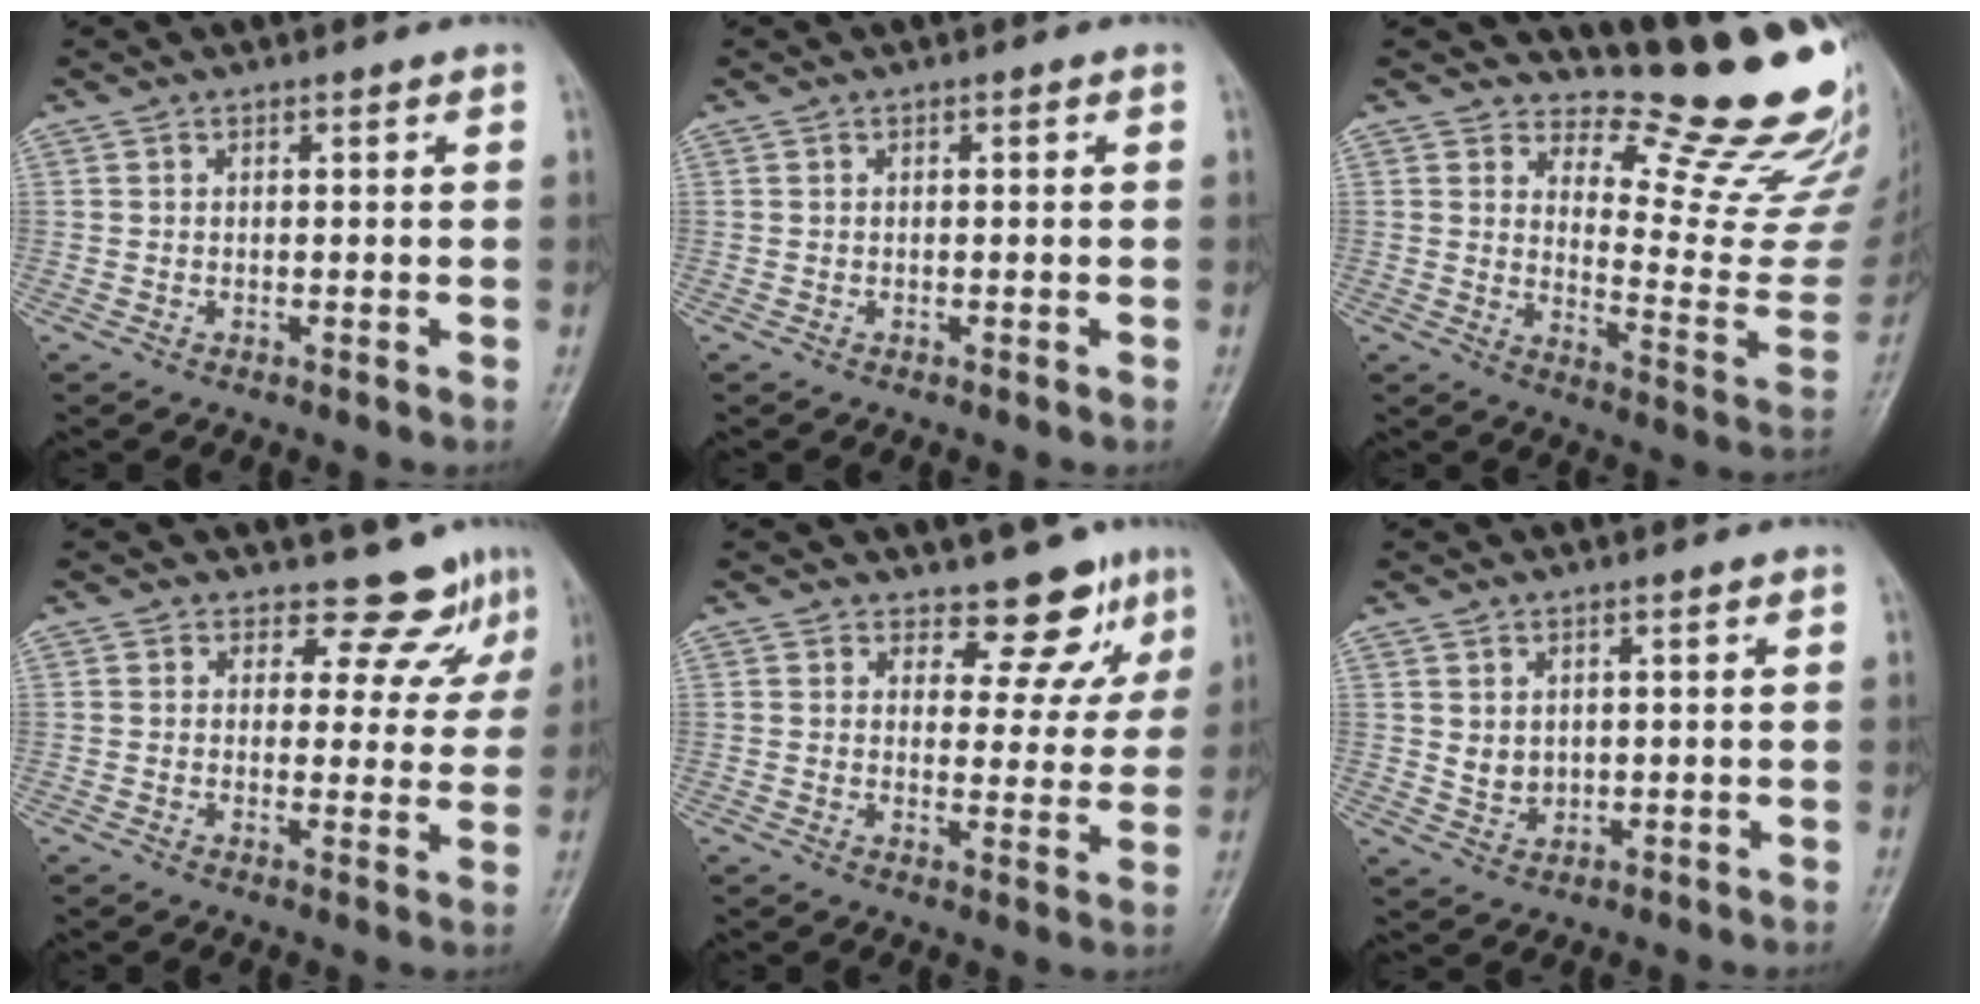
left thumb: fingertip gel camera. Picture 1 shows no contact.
{"total": 0.0}
{"total": 18.9, "force": [15.9, 4.7, 9.0], "torque": [-0.071, -0.174, 0.202]}
{"total": 6.8, "force": [5.9, 3.3, 0.8], "torque": [0.020, -0.046, 0.062]}
{"total": 7.4, "force": [6.0, 3.7, 1.9], "torque": [0.009, -0.049, 0.074]}
{"total": 3.1, "force": [1.4, 2.3, 1.5], "torque": [-0.019, -0.015, 0.035]}